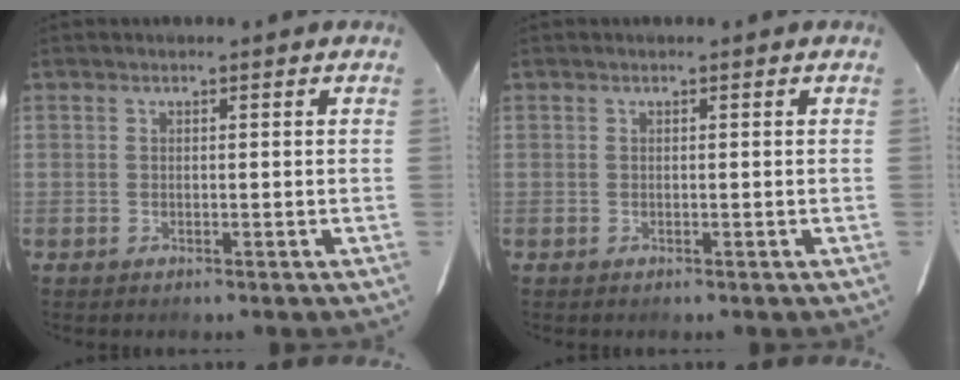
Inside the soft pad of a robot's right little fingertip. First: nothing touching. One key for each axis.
{"total": 0.0}